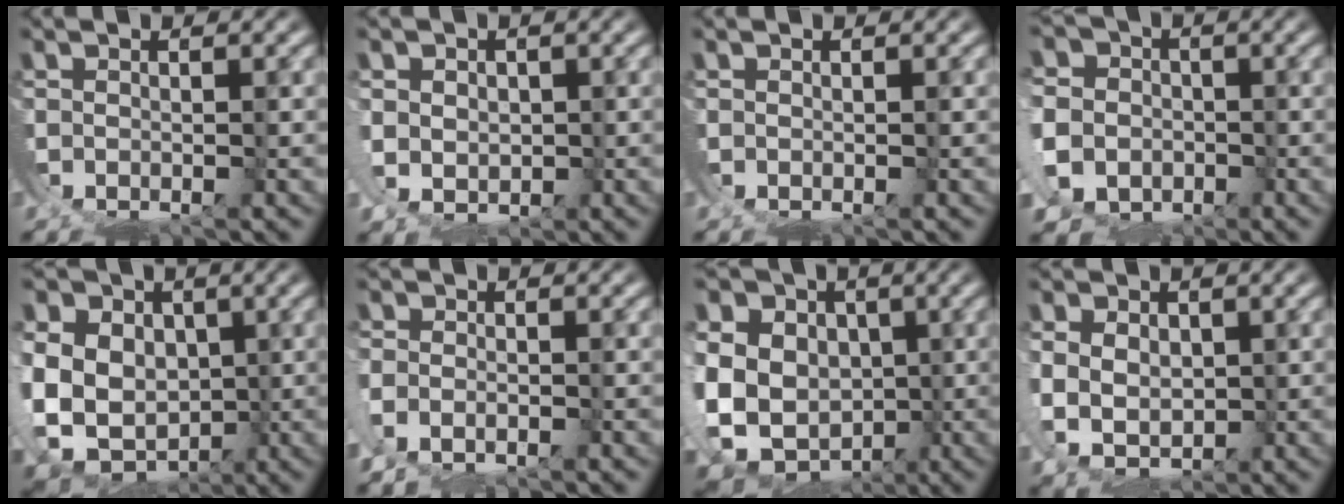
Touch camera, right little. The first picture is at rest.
{"total": 3.2, "force": [0.5, 2.3, 2.2], "torque": [-0.050, -0.020, 0.023]}
{"total": 0.0}
{"total": 8.4, "force": [-0.2, 7.3, 4.1], "torque": [-0.084, -0.028, -0.002]}
{"total": 12.6, "force": [-2.0, 10.3, 6.9], "torque": [-0.180, -0.064, -0.017]}
{"total": 2.0, "force": [-0.5, 1.2, 1.5], "torque": [-0.040, -0.009, -0.006]}
{"total": 14.5, "force": [-2.7, 12.0, 7.7], "torque": [-0.189, -0.064, -0.031]}
{"total": 6.5, "force": [0.0, 5.0, 4.1], "torque": [-0.096, -0.036, 0.017]}